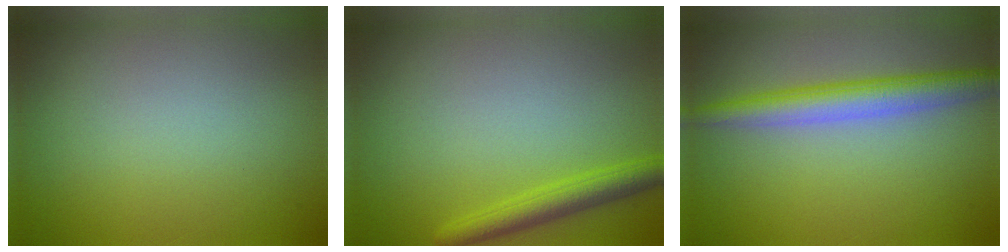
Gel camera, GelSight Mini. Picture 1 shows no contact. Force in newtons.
{"total": 2.8, "press": 2.8, "slide": 0.1}
{"total": 4.1, "press": 4.1, "slide": 0.1}